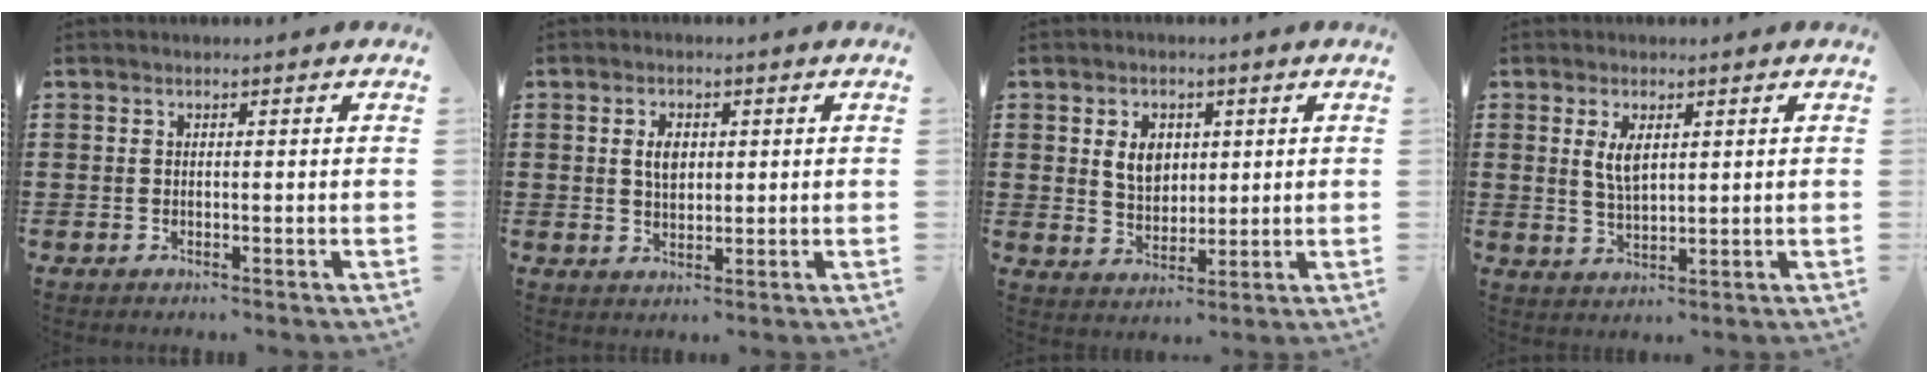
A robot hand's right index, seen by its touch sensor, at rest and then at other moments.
{"total": 3.3, "force": [0.7, 2.0, 2.6], "torque": [-0.048, 0.008, 0.009]}
{"total": 5.2, "force": [1.3, 3.9, 3.2], "torque": [-0.068, 0.011, 0.019]}
{"total": 3.8, "force": [1.4, 1.6, 3.1], "torque": [-0.060, 0.003, 0.022]}